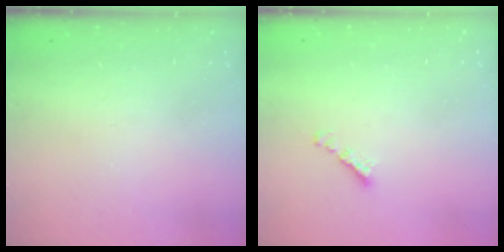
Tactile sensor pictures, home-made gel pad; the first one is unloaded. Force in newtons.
{"total": 2.1, "press": 2.0, "slide": 0.7}